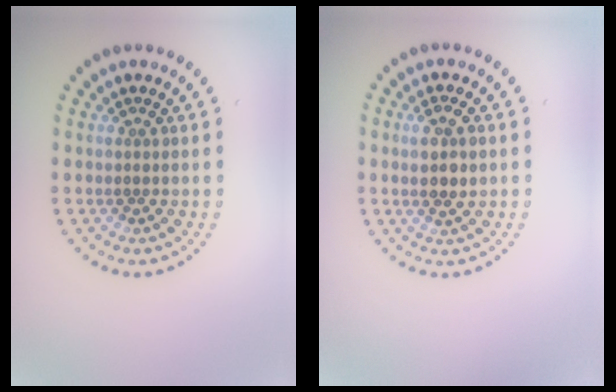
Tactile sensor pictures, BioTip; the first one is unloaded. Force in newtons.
{"total": 2.6, "press": 2.5, "slide": 0.7}